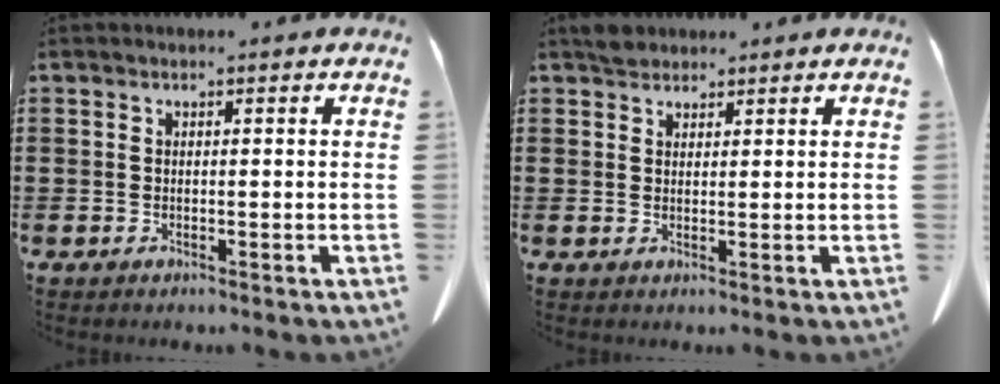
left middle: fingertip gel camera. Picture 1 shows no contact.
{"total": 2.2, "force": [2.0, 1.0, 0.5], "torque": [-0.007, 0.001, 0.037]}